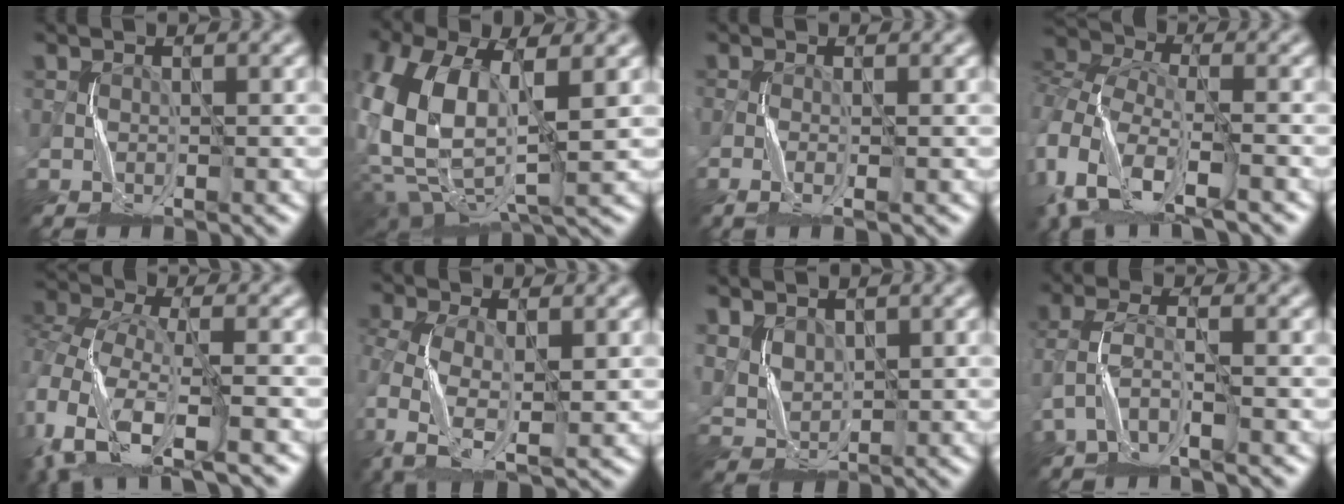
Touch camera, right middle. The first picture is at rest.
{"total": 11.0, "force": [-0.1, 6.4, 9.0], "torque": [-0.222, -0.018, -0.001]}
{"total": 1.5, "force": [-1.3, 0.0, 0.6], "torque": [-0.017, -0.001, -0.028]}
{"total": 12.0, "force": [-5.3, 7.0, 8.1], "torque": [-0.187, -0.015, -0.078]}
{"total": 10.6, "force": [-5.0, 5.2, 7.7], "torque": [-0.185, -0.020, -0.079]}
{"total": 6.5, "force": [-2.2, 3.6, 4.9], "torque": [-0.124, -0.013, -0.052]}
{"total": 2.5, "force": [1.6, 1.7, 0.8], "torque": [-0.026, -0.005, 0.040]}
{"total": 2.4, "force": [-2.1, 0.4, 1.1], "torque": [-0.033, 0.008, -0.050]}